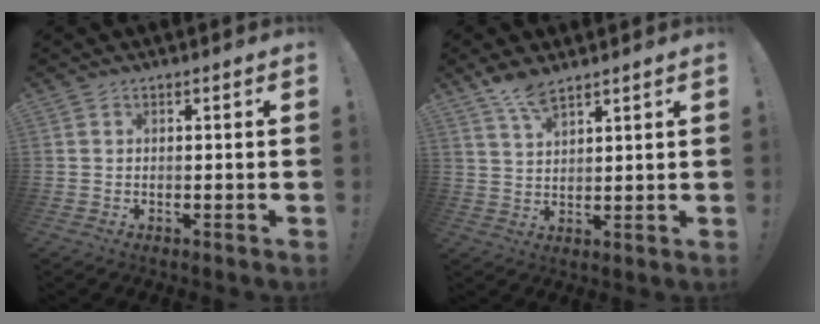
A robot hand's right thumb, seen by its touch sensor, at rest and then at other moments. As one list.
[{"total": 6.2, "force": [4.9, 1.6, 3.5], "torque": [-0.068, -0.026, 0.089]}]